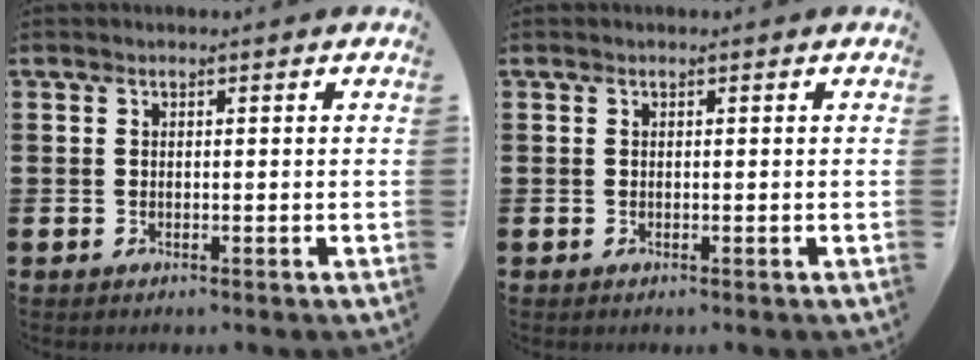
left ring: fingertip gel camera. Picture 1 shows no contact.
{"total": 0.0}